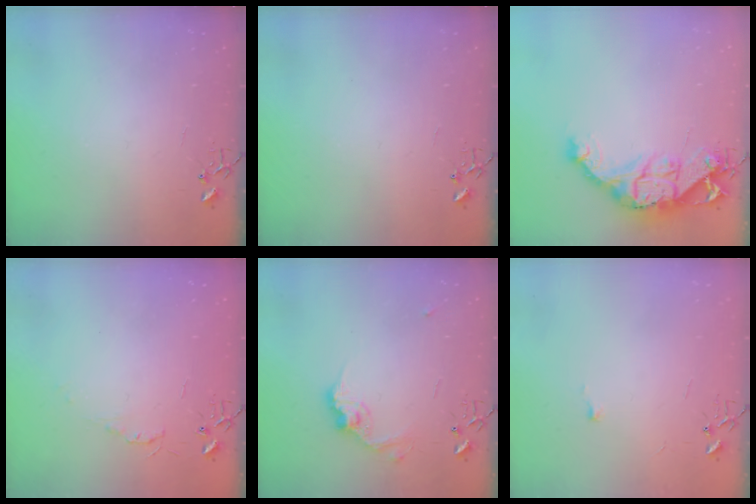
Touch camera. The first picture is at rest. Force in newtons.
{"total": 0.0}
{"total": 18.1, "press": 18.0, "slide": 2.0}
{"total": 4.8, "press": 4.8, "slide": 0.7}
{"total": 11.8, "press": 11.8, "slide": 0.6}
{"total": 3.4, "press": 3.4, "slide": 0.5}